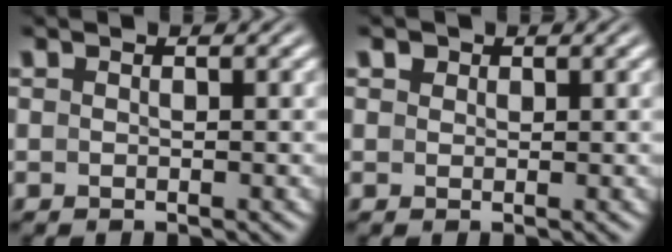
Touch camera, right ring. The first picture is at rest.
{"total": 1.0, "force": [0.9, 0.5, 0.3], "torque": [-0.006, -0.004, 0.023]}